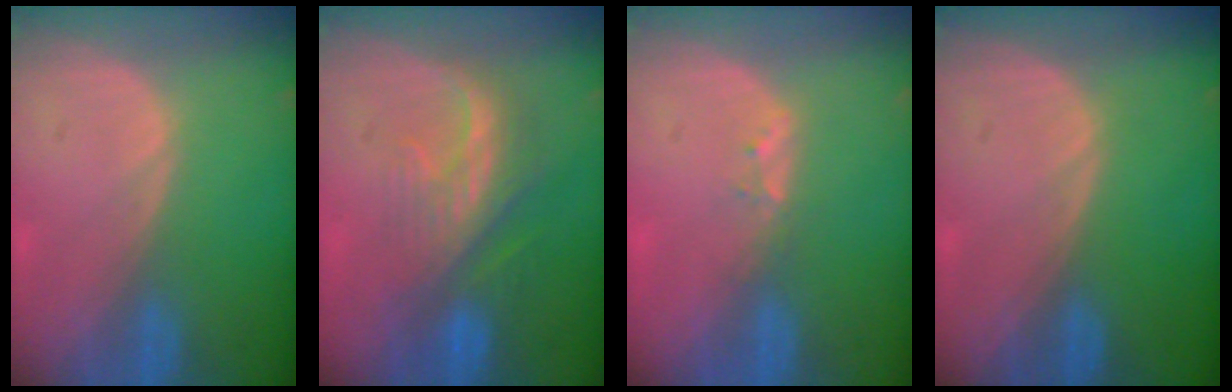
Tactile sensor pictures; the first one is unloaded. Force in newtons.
{"total": 8.2, "press": 7.4, "slide": 3.4}
{"total": 1.7, "press": 1.5, "slide": 0.9}
{"total": 0.0}